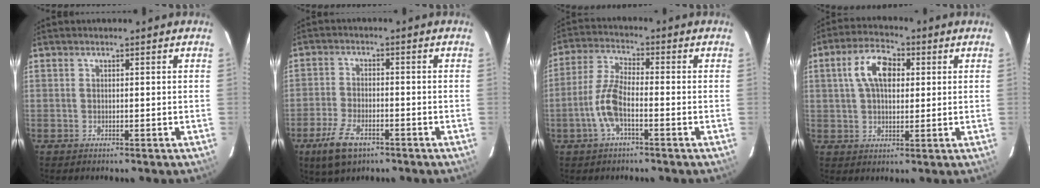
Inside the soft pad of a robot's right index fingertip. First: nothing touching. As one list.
[{"total": 8.1, "force": [-4.9, 3.9, 5.1], "torque": [-0.129, -0.012, -0.091]}, {"total": 7.7, "force": [-2.9, 2.4, 6.8], "torque": [-0.151, 0.007, -0.060]}, {"total": 8.8, "force": [2.2, 5.0, 6.9], "torque": [-0.130, 0.024, 0.040]}]